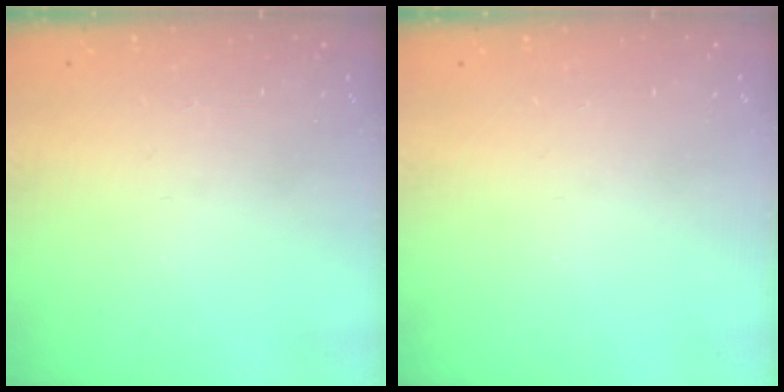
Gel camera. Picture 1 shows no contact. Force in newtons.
{"total": 0.0}